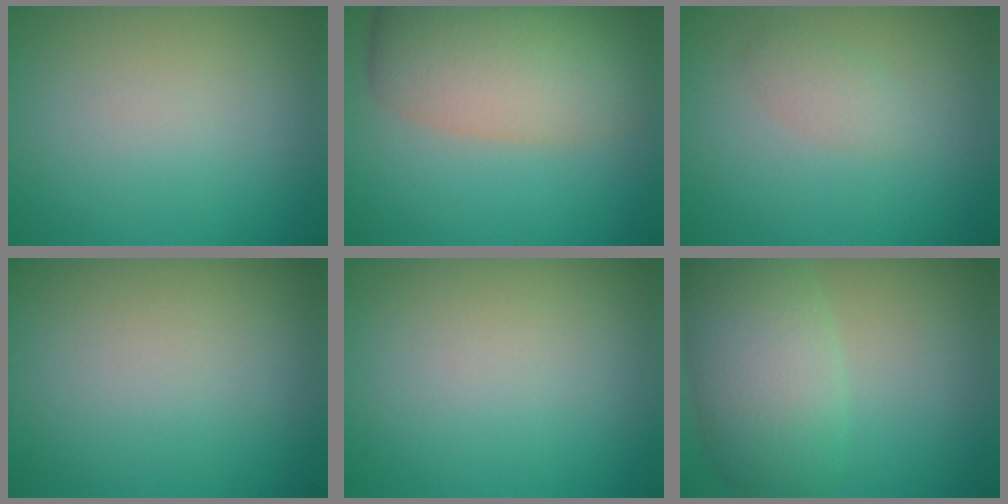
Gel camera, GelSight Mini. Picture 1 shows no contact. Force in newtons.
{"total": 8.0, "press": 8.0, "slide": 0.4}
{"total": 1.4, "press": 1.4, "slide": 0.1}
{"total": 0.0}
{"total": 0.0}
{"total": 7.2, "press": 7.2, "slide": 0.4}